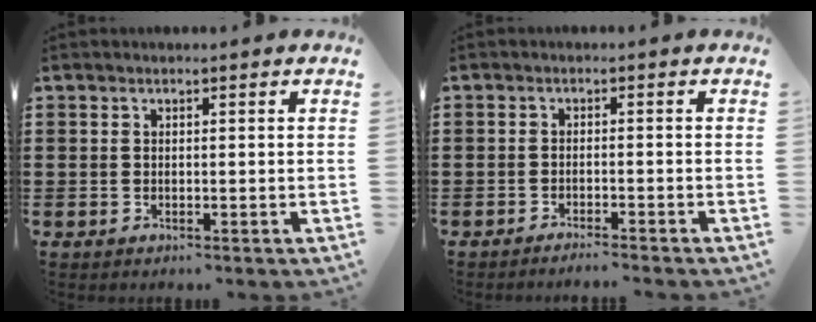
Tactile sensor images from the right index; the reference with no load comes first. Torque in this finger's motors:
{"motor_torque": [0.54, 1.03, -0.10, -0.02]}